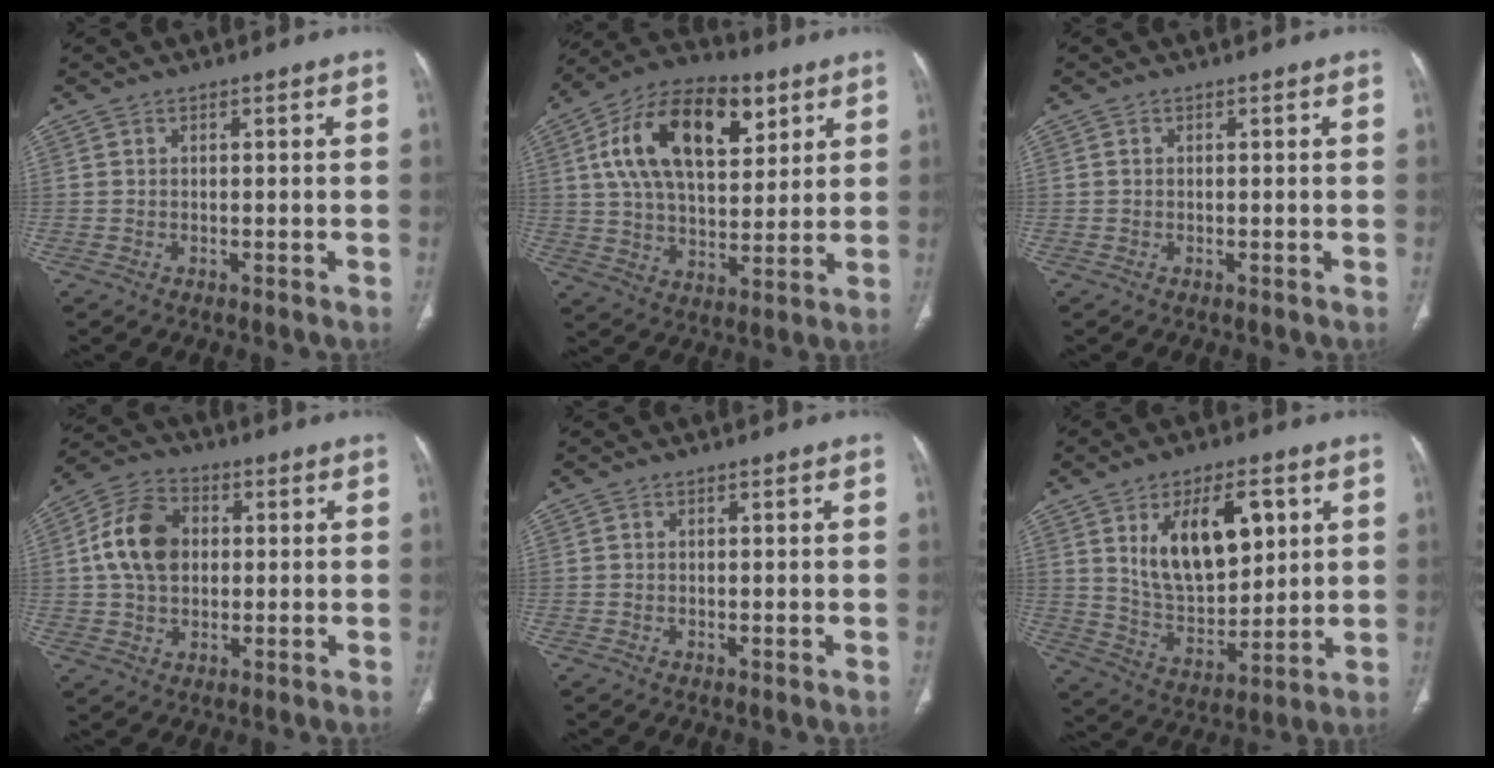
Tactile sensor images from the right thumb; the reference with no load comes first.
{"total": 21.5, "force": [8.0, 11.8, 16.1], "torque": [-0.252, -0.006, 0.133]}
{"total": 0.0}
{"total": 11.5, "force": [1.3, 8.4, 7.9], "torque": [-0.133, 0.016, 0.017]}
{"total": 0.0}
{"total": 16.8, "force": [5.9, 9.0, 12.9], "torque": [-0.178, -0.028, 0.118]}